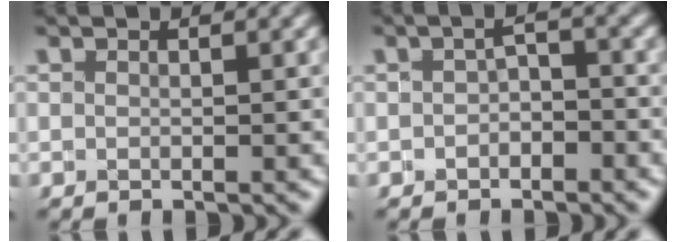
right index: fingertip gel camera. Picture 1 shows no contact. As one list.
[{"total": 1.2, "force": [-0.8, 0.6, 0.7], "torque": [0.005, 0.005, -0.016]}]